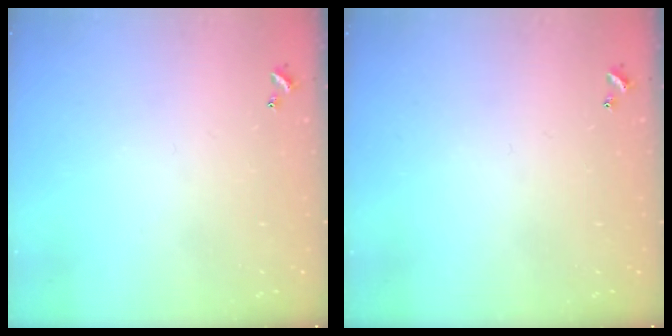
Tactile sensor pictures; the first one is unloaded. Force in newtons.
{"total": 0.0}